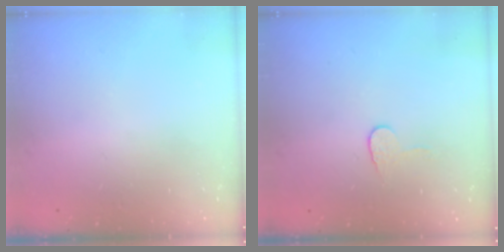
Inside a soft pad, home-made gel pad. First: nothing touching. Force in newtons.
{"total": 5.3, "press": 5.3, "slide": 0.5}